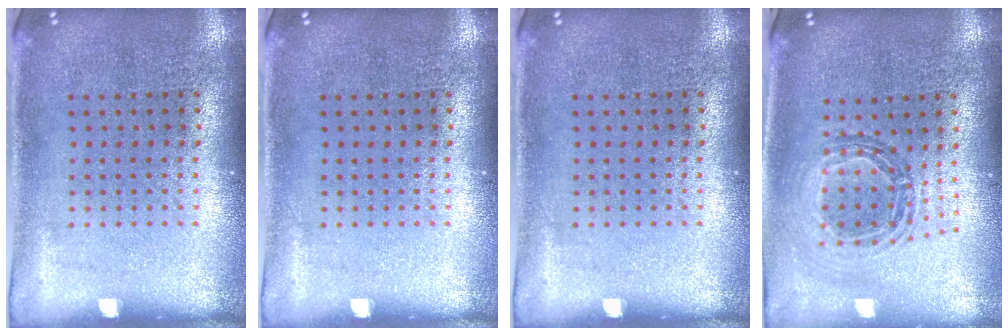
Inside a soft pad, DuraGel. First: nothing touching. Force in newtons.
{"total": 0.0}
{"total": 0.0}
{"total": 0.9, "press": 0.9, "slide": 0.0}